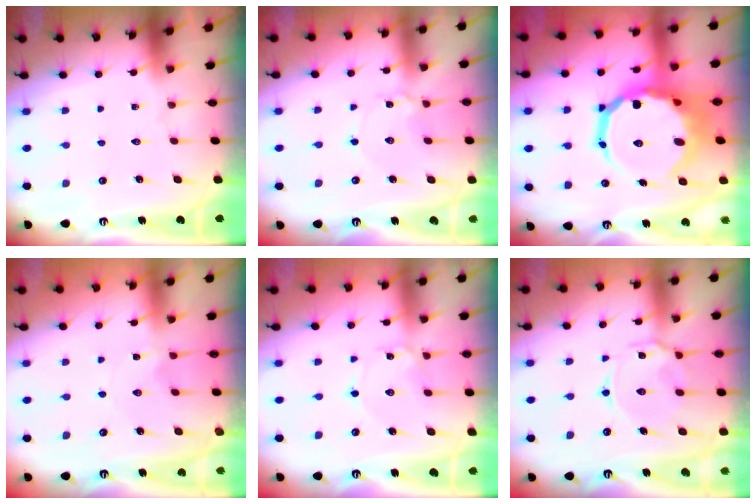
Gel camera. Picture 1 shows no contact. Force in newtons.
{"total": 2.6, "press": 2.6, "slide": 0.2}
{"total": 18.8, "press": 18.4, "slide": 3.7}
{"total": 0.9, "press": 0.9, "slide": 0.1}
{"total": 1.7, "press": 1.7, "slide": 0.1}
{"total": 7.3, "press": 7.3, "slide": 0.7}